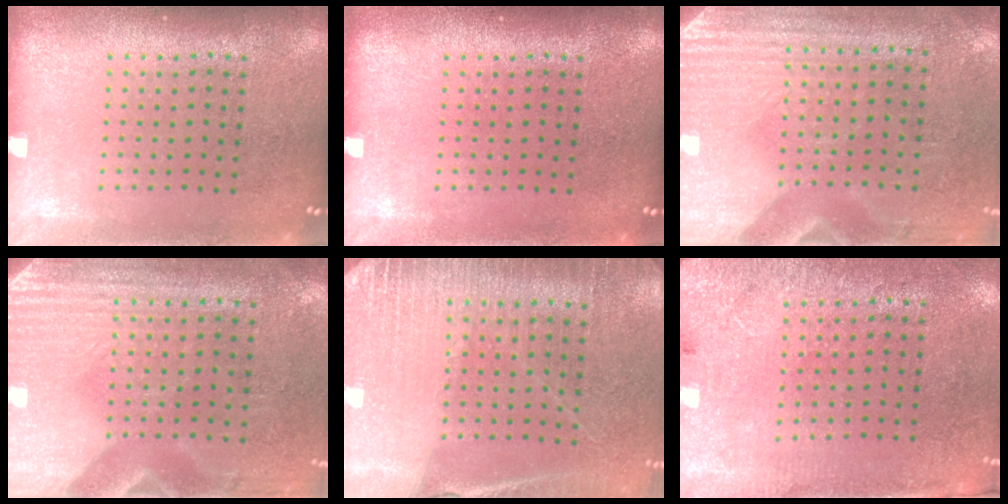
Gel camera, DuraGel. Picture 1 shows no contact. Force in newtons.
{"total": 0.0}
{"total": 3.0, "press": 2.6, "slide": 1.5}
{"total": 3.0, "press": 2.6, "slide": 1.5}
{"total": 2.9, "press": 2.9, "slide": 0.2}
{"total": 2.6, "press": 2.2, "slide": 1.4}